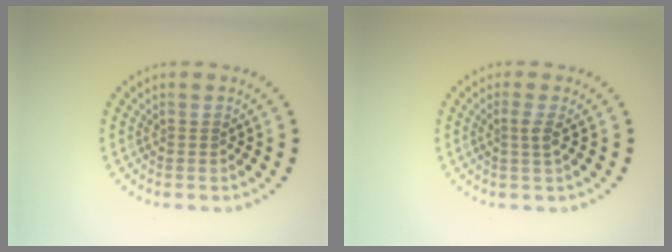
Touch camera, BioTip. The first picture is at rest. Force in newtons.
{"total": 1.5, "press": 1.1, "slide": 1.0}